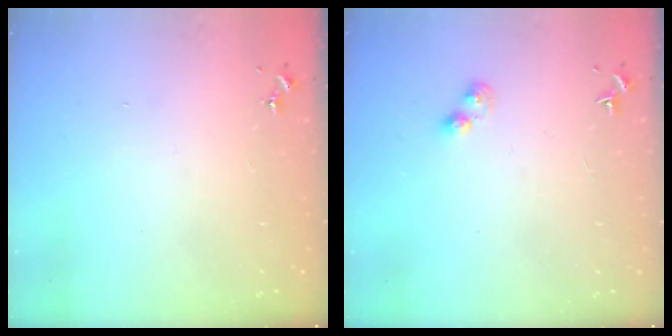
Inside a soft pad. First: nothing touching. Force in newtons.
{"total": 3.3, "press": 3.3, "slide": 0.4}